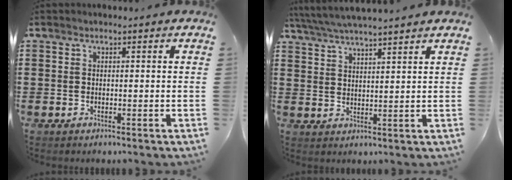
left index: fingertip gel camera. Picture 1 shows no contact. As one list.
[{"total": 4.3, "force": [4.0, -0.4, 1.5], "torque": [-0.041, -0.017, 0.070]}]